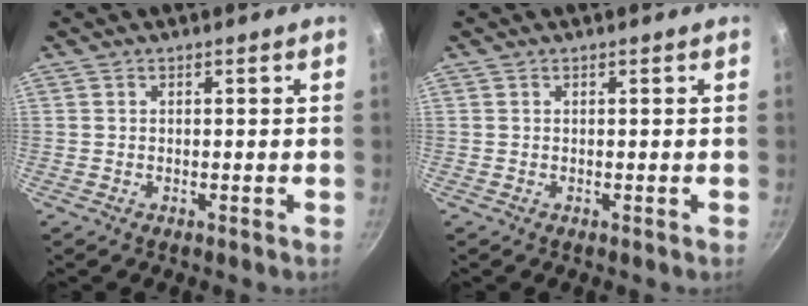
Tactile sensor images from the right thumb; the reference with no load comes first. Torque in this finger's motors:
{"motor_torque": [0.00, 0.00, 0.13, 0.04, 0.02]}